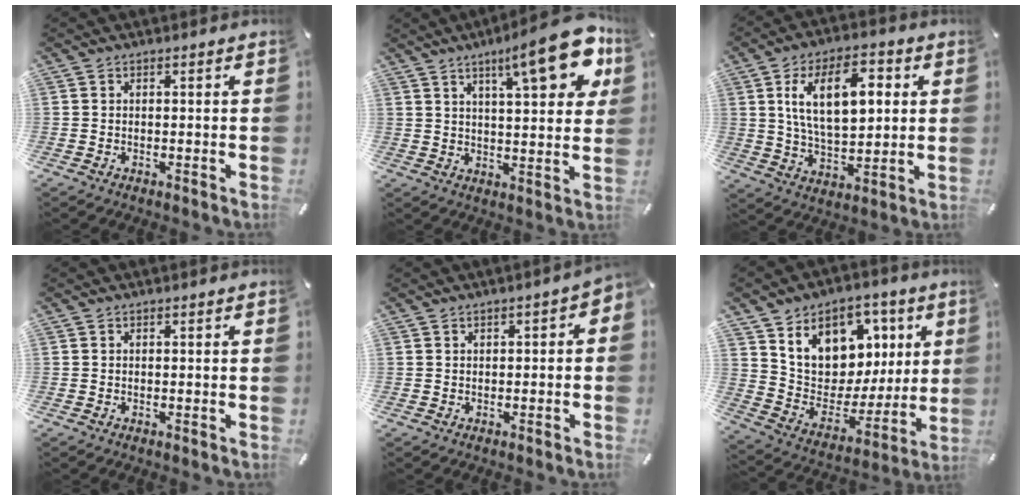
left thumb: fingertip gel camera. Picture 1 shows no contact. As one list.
[{"total": 17.3, "force": [9.2, 5.2, 13.7], "torque": [-0.193, -0.045, 0.140]}, {"total": 15.9, "force": [4.8, 8.6, 12.5], "torque": [-0.225, 0.003, 0.077]}, {"total": 0.0}, {"total": 1.9, "force": [-0.4, 1.1, 1.5], "torque": [-0.020, 0.003, -0.011]}, {"total": 13.5, "force": [6.8, 10.8, 4.5], "torque": [-0.069, -0.059, 0.125]}]